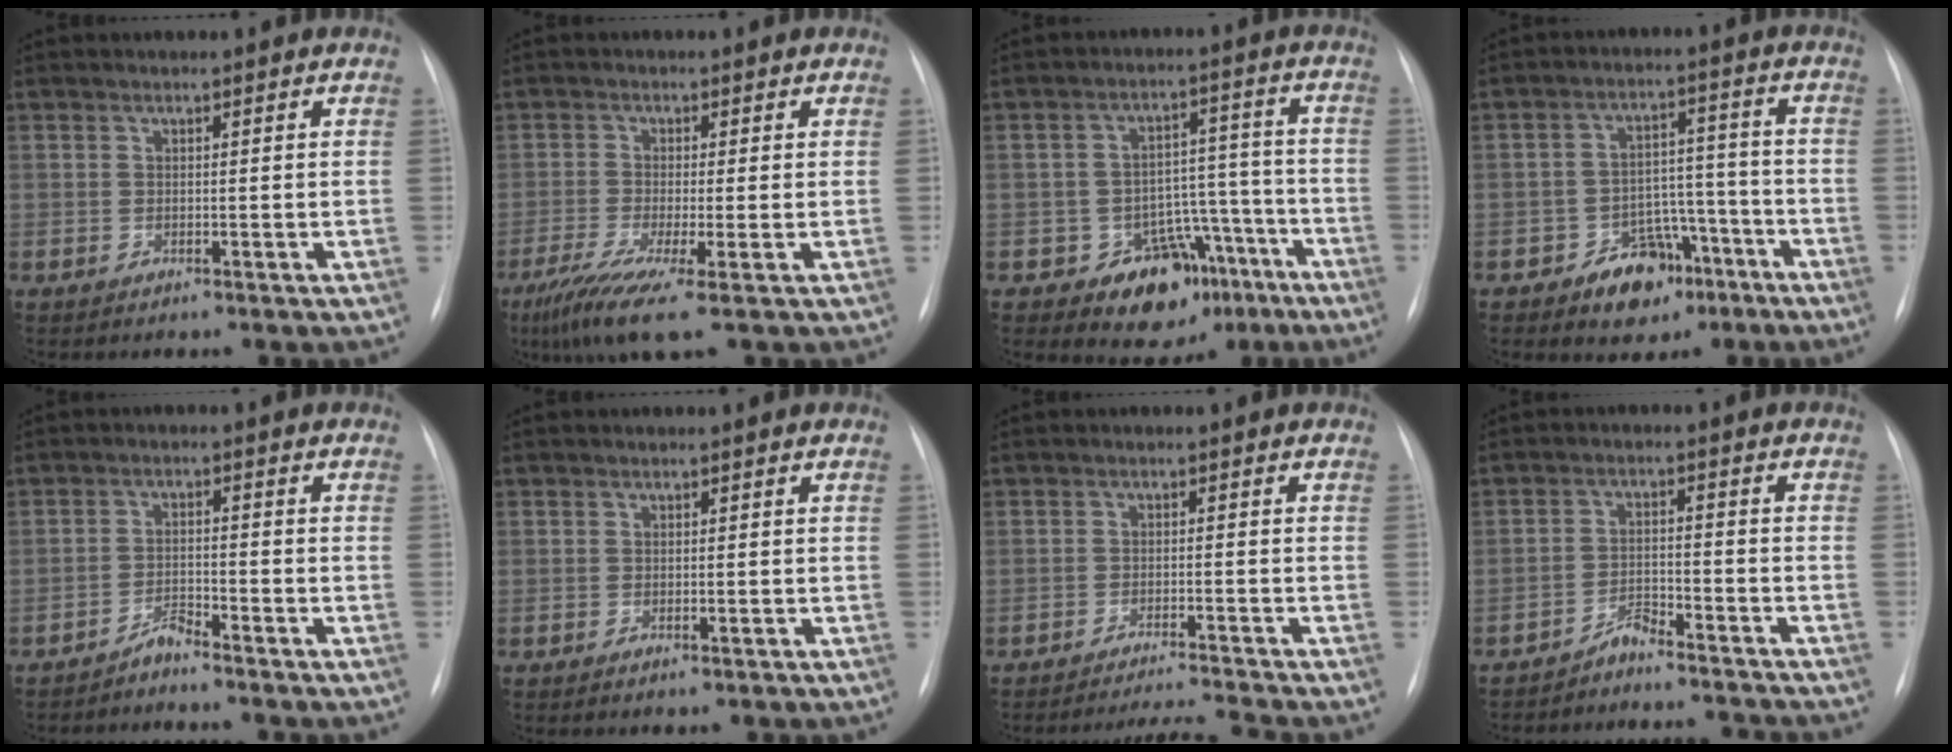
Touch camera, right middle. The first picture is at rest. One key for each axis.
{"total": 8.2, "fx": -4.6, "fy": 0.4, "fz": 6.8, "tx": -0.121, "ty": -0.025, "tz": -0.081}
{"total": 9.9, "fx": -5.5, "fy": 7.2, "fz": 3.8, "tx": -0.029, "ty": 0.043, "tz": -0.068}
{"total": 8.3, "fx": -4.9, "fy": 5.4, "fz": 3.9, "tx": -0.051, "ty": 0.031, "tz": -0.069}
{"total": 2.3, "fx": -2.2, "fy": -0.1, "fz": 0.3, "tx": -0.003, "ty": -0.006, "tz": -0.042}
{"total": 0.6, "fx": -0.2, "fy": 0.4, "fz": 0.4, "tx": -0.006, "ty": -0.001, "tz": -0.001}
{"total": 5.4, "fx": -4.8, "fy": -2.5, "fz": 0.0, "tx": -0.005, "ty": -0.002, "tz": -0.081}
{"total": 7.0, "fx": -6.9, "fy": 0.3, "fz": 0.7, "tx": -0.002, "ty": 0.016, "tz": -0.107}